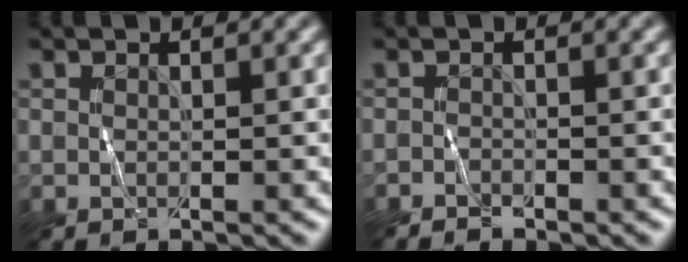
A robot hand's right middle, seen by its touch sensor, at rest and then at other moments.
{"total": 0.9, "force": [-0.9, 0.1, 0.0], "torque": [0.000, -0.001, -0.019]}